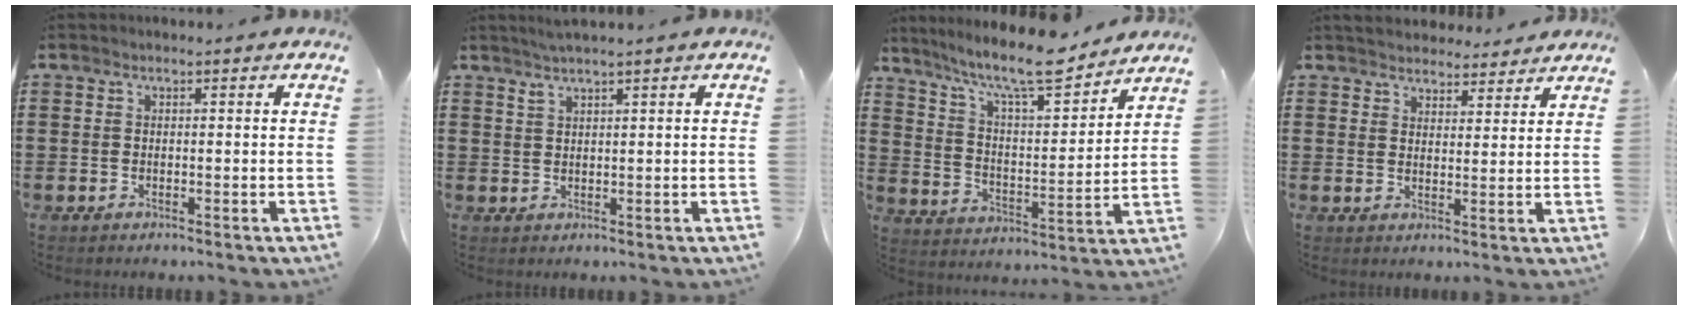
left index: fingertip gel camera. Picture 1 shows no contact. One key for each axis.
{"total": 1.7, "fx": 1.4, "fy": -0.3, "fz": 0.9, "tx": -0.019, "ty": 0.001, "tz": 0.027}
{"total": 10.9, "fx": 9.1, "fy": 1.8, "fz": 5.8, "tx": -0.130, "ty": -0.054, "tz": 0.151}
{"total": 3.4, "fx": 3.4, "fy": 0.7, "fz": -0.1, "tx": -0.010, "ty": -0.009, "tz": 0.062}